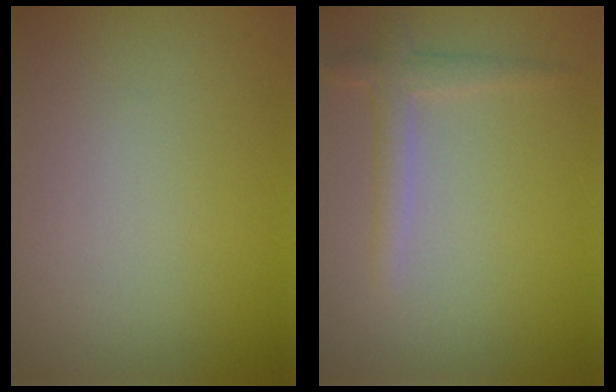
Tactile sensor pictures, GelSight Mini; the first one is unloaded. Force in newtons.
{"total": 2.1, "press": 2.1, "slide": 0.1}